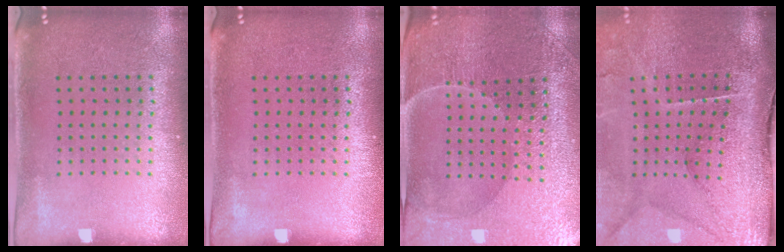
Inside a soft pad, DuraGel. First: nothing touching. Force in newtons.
{"total": 0.0}
{"total": 3.5, "press": 3.5, "slide": 0.2}
{"total": 4.7, "press": 3.6, "slide": 3.0}